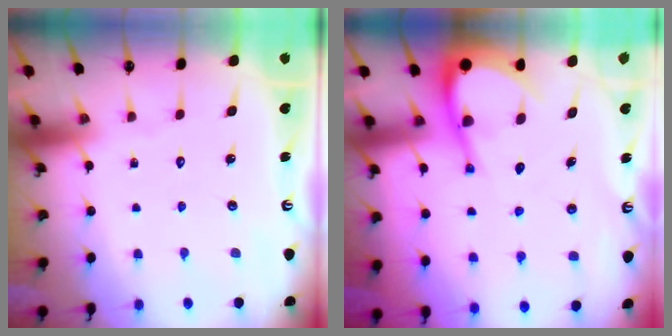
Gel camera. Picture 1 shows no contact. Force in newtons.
{"total": 7.9, "press": 7.8, "slide": 1.0}